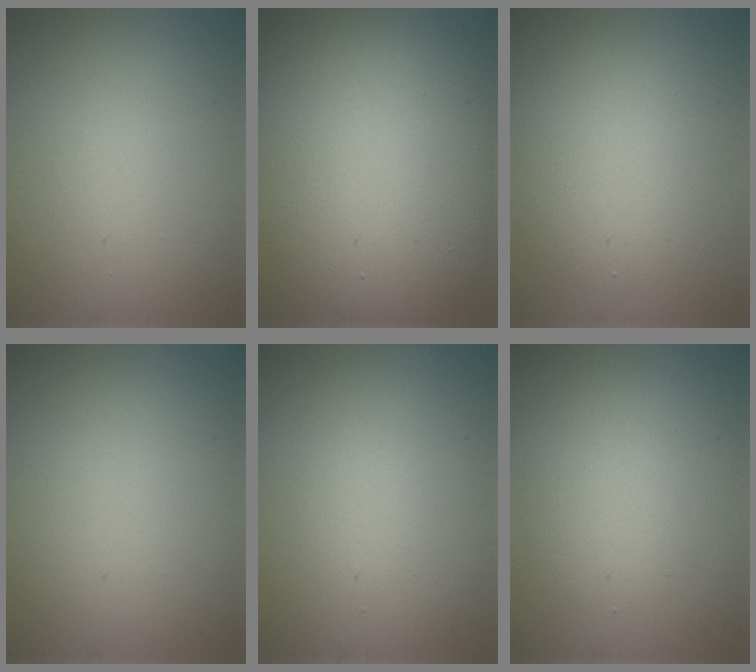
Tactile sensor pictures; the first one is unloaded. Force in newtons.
{"total": 16.5, "press": 16.5, "slide": 0.3}
{"total": 4.3, "press": 4.3, "slide": 0.2}
{"total": 0.0}
{"total": 1.1, "press": 1.1, "slide": 0.1}
{"total": 2.7, "press": 2.7, "slide": 0.1}